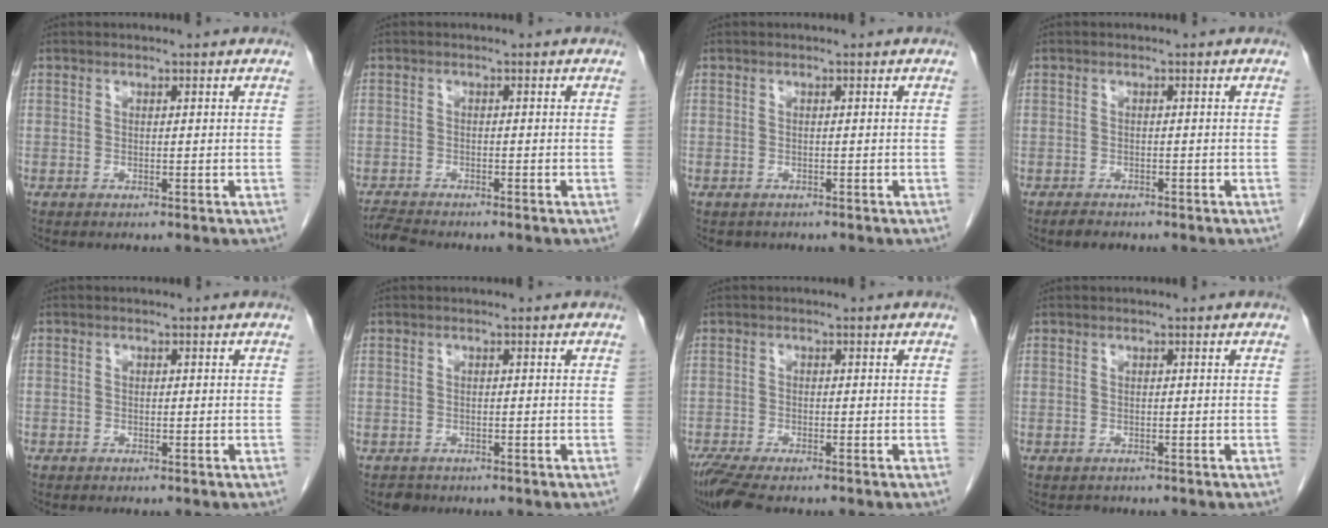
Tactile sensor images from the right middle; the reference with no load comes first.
{"total": 3.1, "force": [-3.0, 0.2, 0.8], "torque": [-0.017, -0.013, -0.053]}
{"total": 1.1, "force": [-0.8, 0.8, 0.1], "torque": [-0.010, 0.001, -0.007]}
{"total": 1.7, "force": [-1.4, 0.8, 0.6], "torque": [-0.018, -0.002, -0.018]}
{"total": 0.8, "force": [-0.6, 0.5, 0.0], "torque": [-0.006, 0.003, -0.010]}
{"total": 1.4, "force": [-1.1, 0.9, 0.0], "torque": [-0.006, 0.001, -0.018]}
{"total": 7.5, "force": [-5.9, 1.8, 4.2], "torque": [-0.073, -0.016, -0.099]}
{"total": 1.2, "force": [-1.0, 0.6, 0.0], "torque": [-0.006, 0.000, -0.013]}